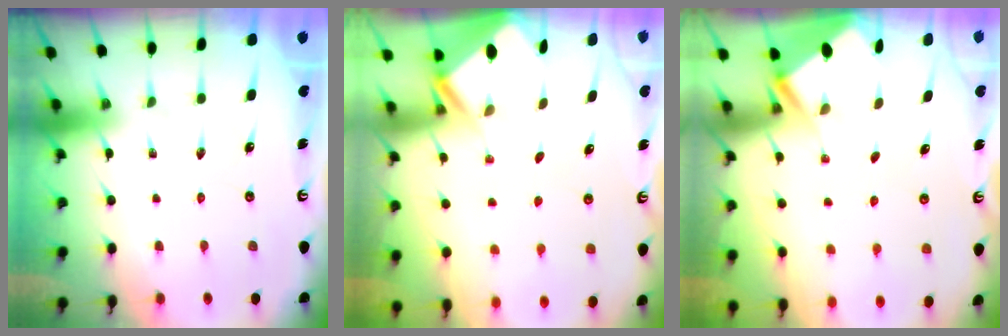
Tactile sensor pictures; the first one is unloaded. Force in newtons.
{"total": 2.4, "press": 2.4, "slide": 0.1}
{"total": 3.0, "press": 3.0, "slide": 0.4}